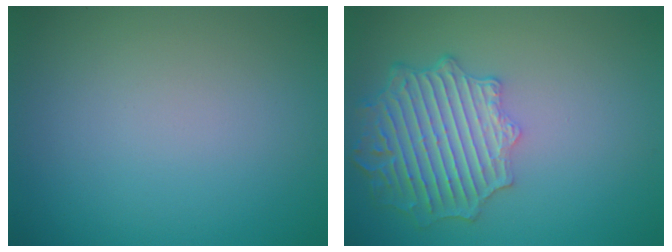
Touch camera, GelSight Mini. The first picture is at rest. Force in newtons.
{"total": 6.3, "press": 5.1, "slide": 3.7}